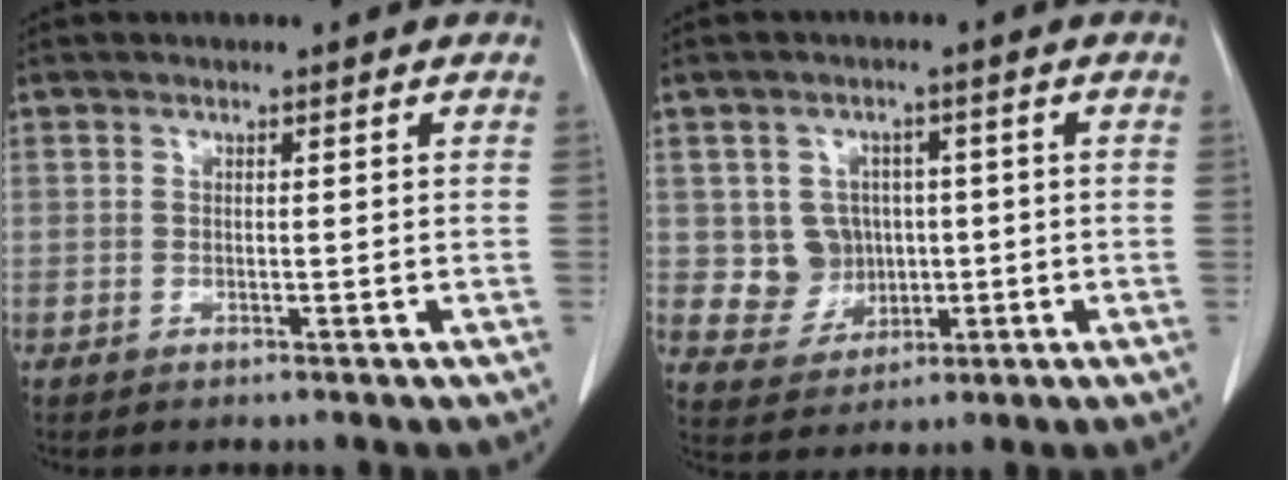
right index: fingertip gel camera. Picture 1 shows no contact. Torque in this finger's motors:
{"motor_torque": [0.00, 0.07, 0.05, 0.00]}